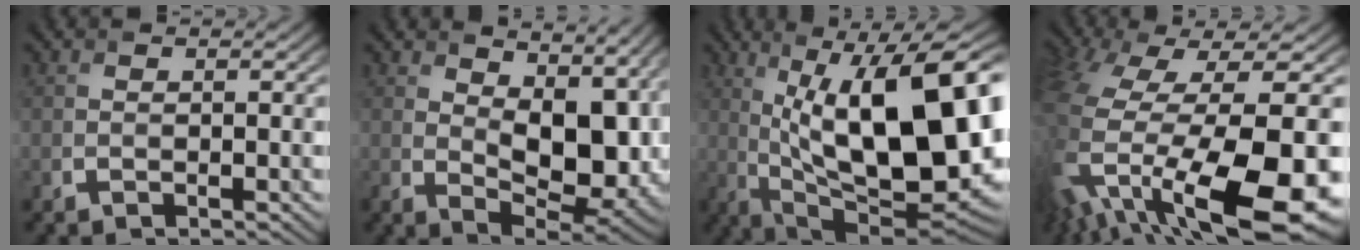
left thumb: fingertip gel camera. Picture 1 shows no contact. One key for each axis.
{"total": 13.3, "fx": 3.7, "fy": 6.6, "fz": 10.9, "tx": -0.164, "ty": -0.004, "tz": 0.070}
{"total": 18.1, "fx": 1.5, "fy": 6.7, "fz": 16.7, "tx": -0.253, "ty": 0.017, "tz": 0.027}
{"total": 18.0, "fx": -6.7, "fy": 8.0, "fz": 14.7, "tx": -0.334, "ty": -0.086, "tz": -0.063}